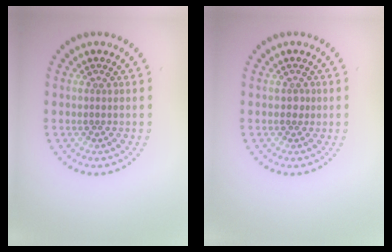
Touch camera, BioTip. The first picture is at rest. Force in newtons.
{"total": 0.7, "press": 0.6, "slide": 0.3}